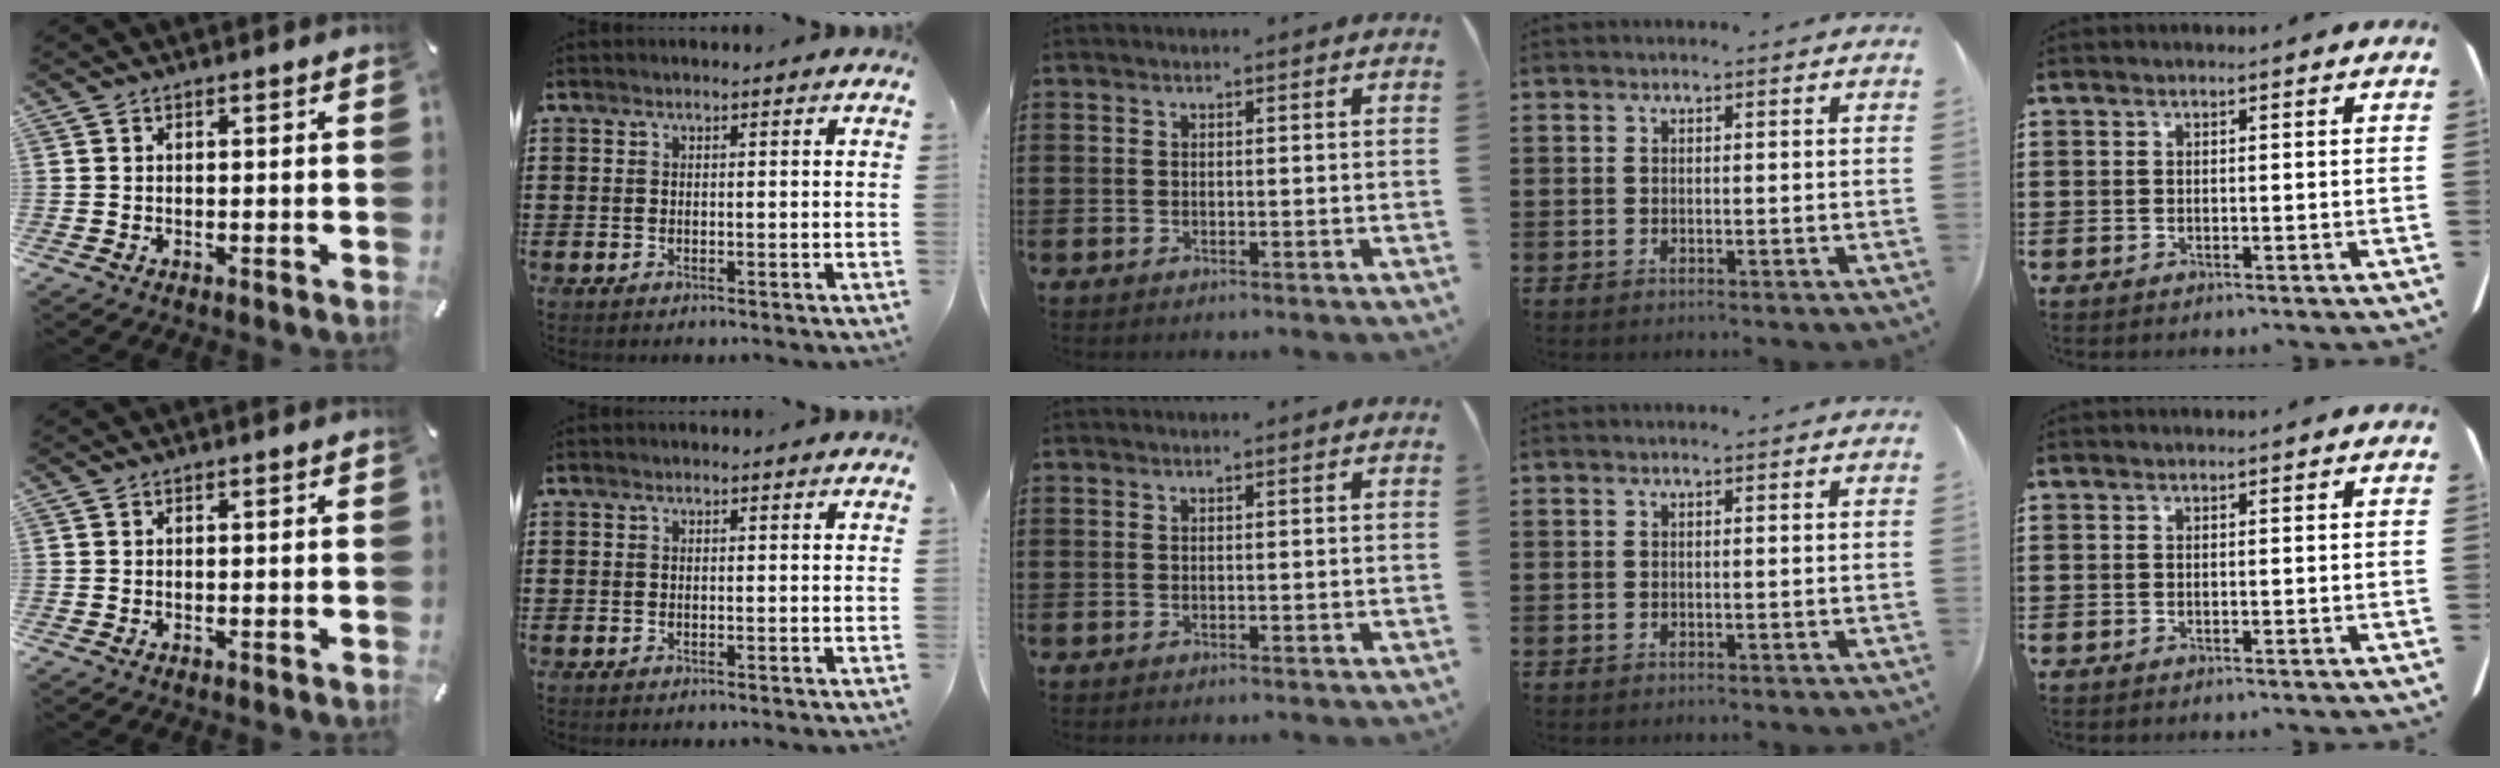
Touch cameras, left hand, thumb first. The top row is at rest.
{}